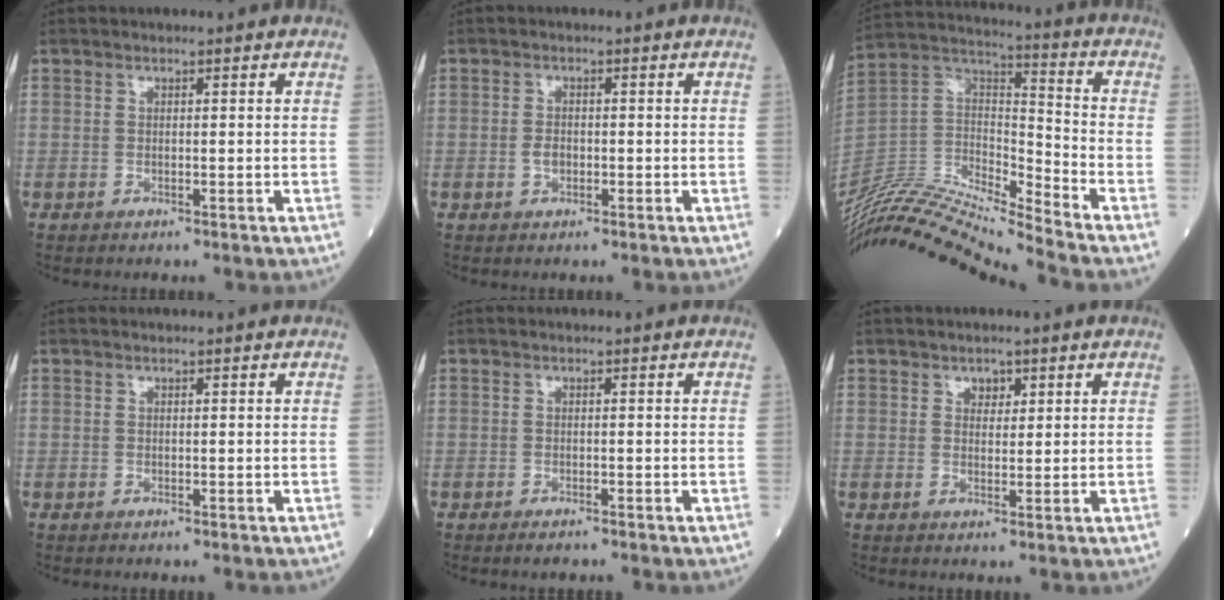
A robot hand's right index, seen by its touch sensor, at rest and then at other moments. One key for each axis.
{"total": 1.6, "fx": -0.5, "fy": 1.0, "fz": 1.1, "tx": -0.022, "ty": 0.003, "tz": -0.009}
{"total": 20.6, "fx": -19.3, "fy": -0.9, "fz": 7.1, "tx": -0.145, "ty": 0.020, "tz": -0.354}
{"total": 0.0}
{"total": 1.2, "fx": -1.0, "fy": 0.2, "fz": 0.6, "tx": -0.011, "ty": -0.001, "tz": -0.015}
{"total": 1.8, "fx": 1.0, "fy": 1.2, "fz": 0.8, "tx": -0.007, "ty": -0.001, "tz": 0.014}